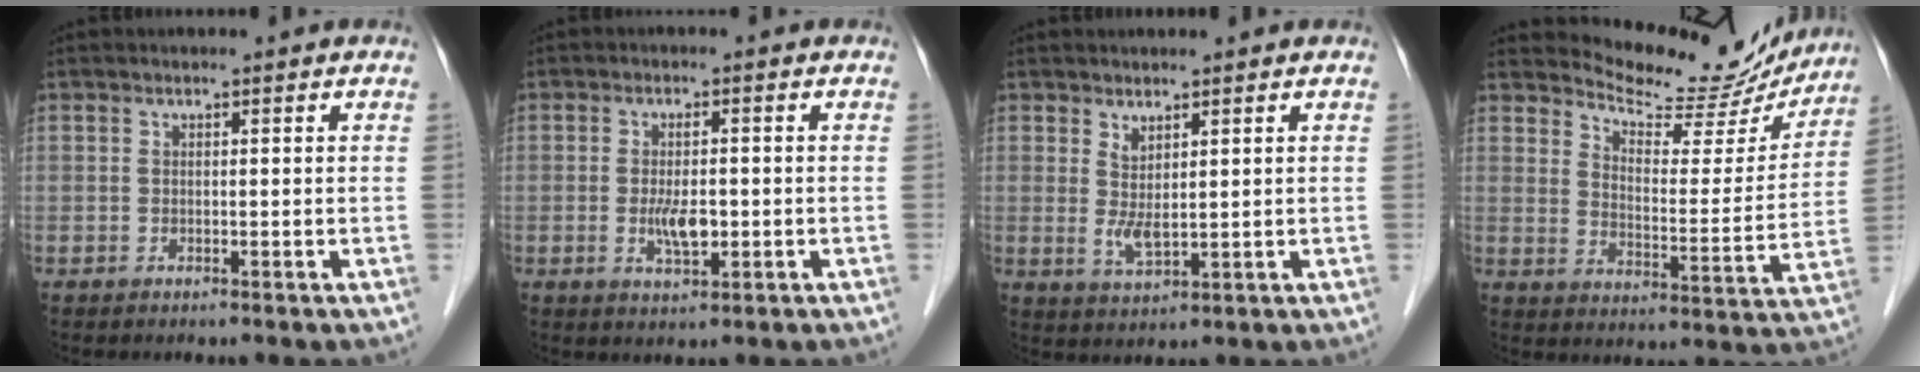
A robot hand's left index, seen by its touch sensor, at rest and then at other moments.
{"total": 4.0, "force": [-0.8, 1.3, 3.7], "torque": [-0.078, -0.004, -0.010]}
{"total": 3.1, "force": [1.1, 1.0, 2.7], "torque": [-0.060, -0.005, 0.031]}
{"total": 15.0, "force": [14.4, 3.2, 2.5], "torque": [-0.036, -0.031, 0.186]}